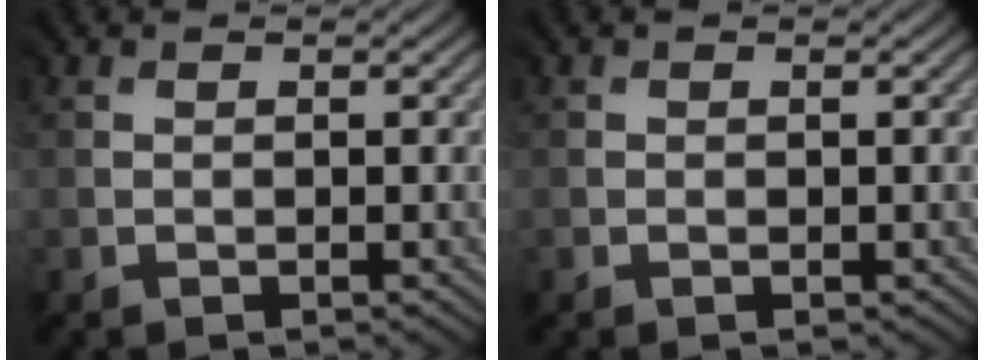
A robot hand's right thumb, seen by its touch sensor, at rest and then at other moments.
{"total": 0.6, "force": [-0.1, -0.1, -0.6], "torque": [0.013, -0.001, -0.002]}